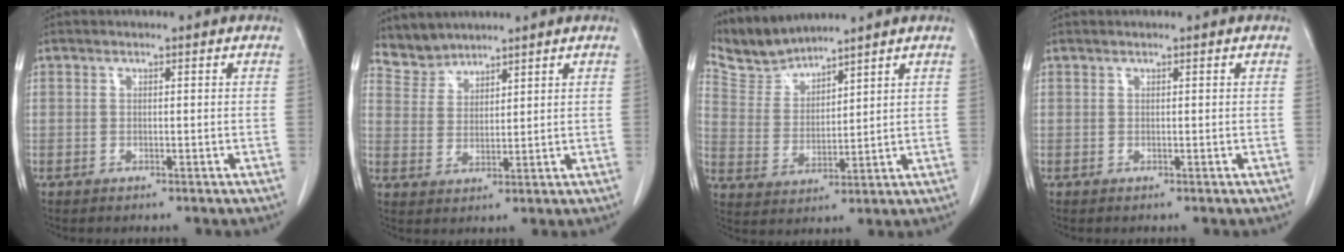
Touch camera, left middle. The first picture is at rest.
{"total": 4.1, "force": [3.9, 1.0, -0.7], "torque": [0.012, 0.007, 0.086]}
{"total": 6.3, "force": [6.3, 0.2, -0.3], "torque": [-0.010, 0.005, 0.143]}
{"total": 0.0}